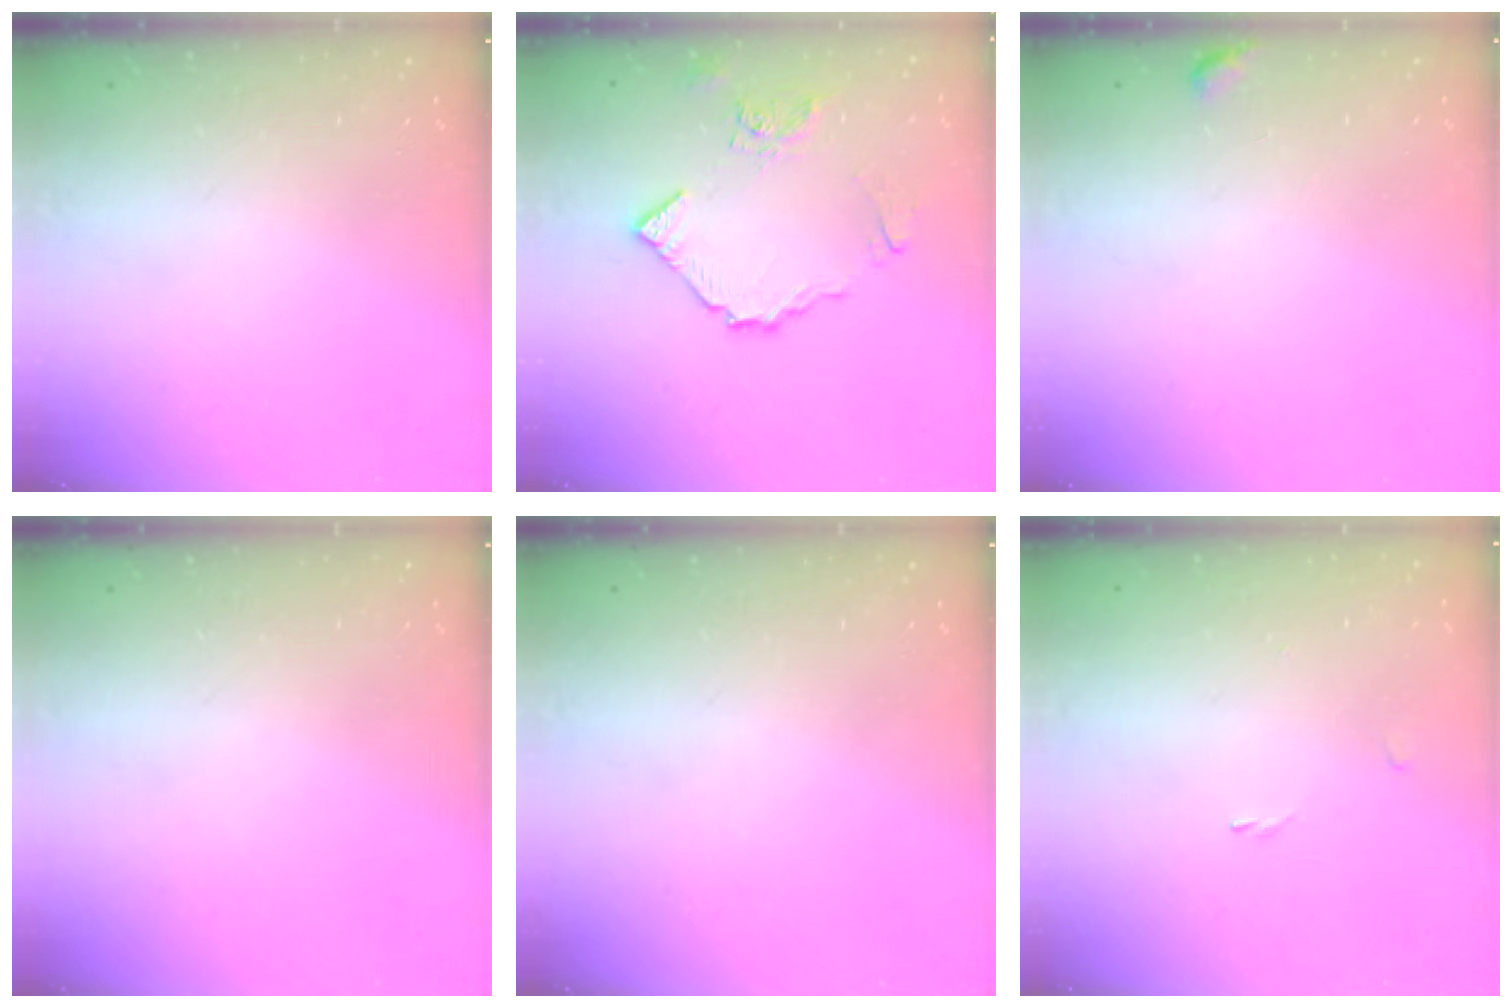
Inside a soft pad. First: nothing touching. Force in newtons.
{"total": 10.1, "press": 10.0, "slide": 1.1}
{"total": 3.5, "press": 3.5, "slide": 0.4}
{"total": 0.0}
{"total": 0.0}
{"total": 0.0}